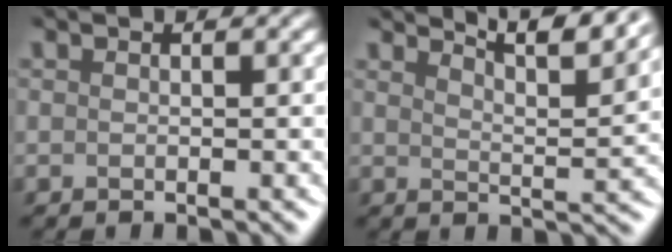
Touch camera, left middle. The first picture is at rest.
{"total": 7.1, "force": [6.0, 1.2, 3.6], "torque": [-0.029, 0.025, 0.053]}